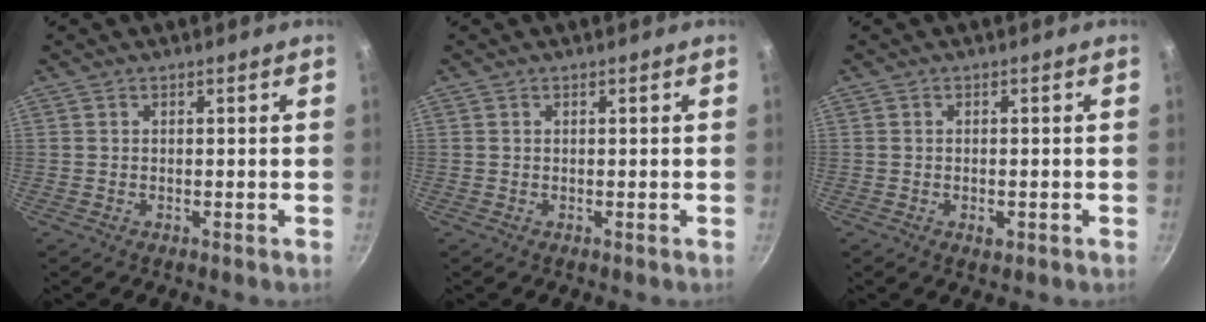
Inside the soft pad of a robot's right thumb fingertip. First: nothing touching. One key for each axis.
{"total": 0.0}
{"total": 1.9, "fx": -0.7, "fy": 1.1, "fz": 1.4, "tx": -0.025, "ty": 0.000, "tz": -0.010}